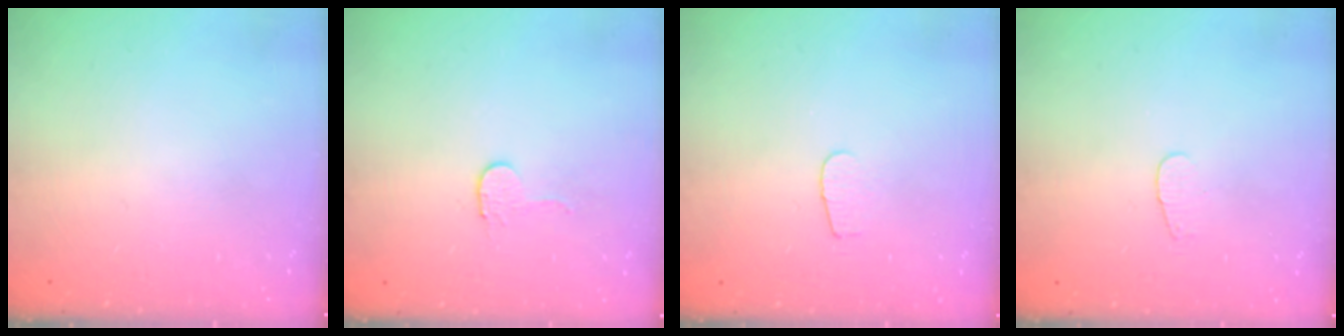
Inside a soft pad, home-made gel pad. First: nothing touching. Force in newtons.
{"total": 2.7, "press": 2.7, "slide": 0.2}
{"total": 3.1, "press": 3.1, "slide": 0.3}
{"total": 3.1, "press": 3.1, "slide": 0.4}